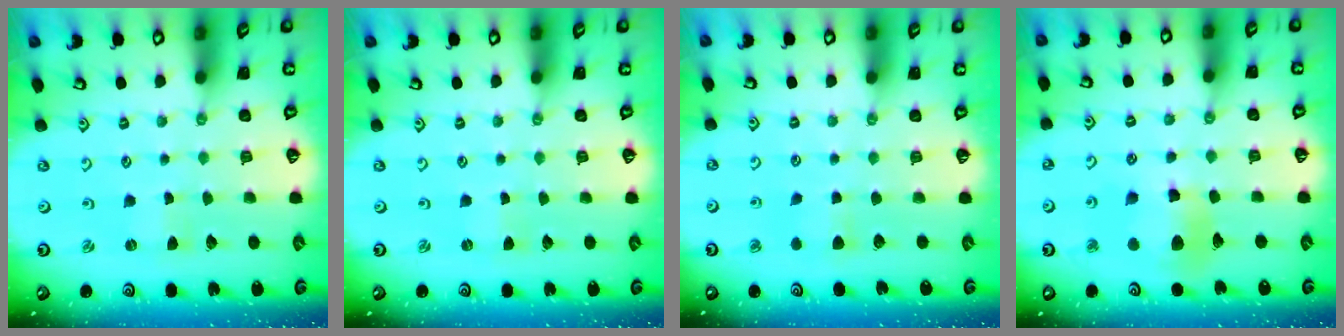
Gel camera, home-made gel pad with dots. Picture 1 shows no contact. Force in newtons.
{"total": 0.0}
{"total": 5.8, "press": 5.8, "slide": 0.5}
{"total": 11.2, "press": 11.1, "slide": 1.4}